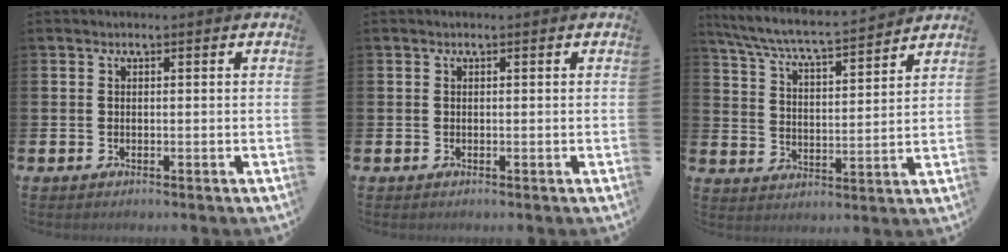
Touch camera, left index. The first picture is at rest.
{"total": 0.0}
{"total": 6.6, "force": [6.3, 0.1, 2.1], "torque": [-0.068, -0.048, 0.107]}